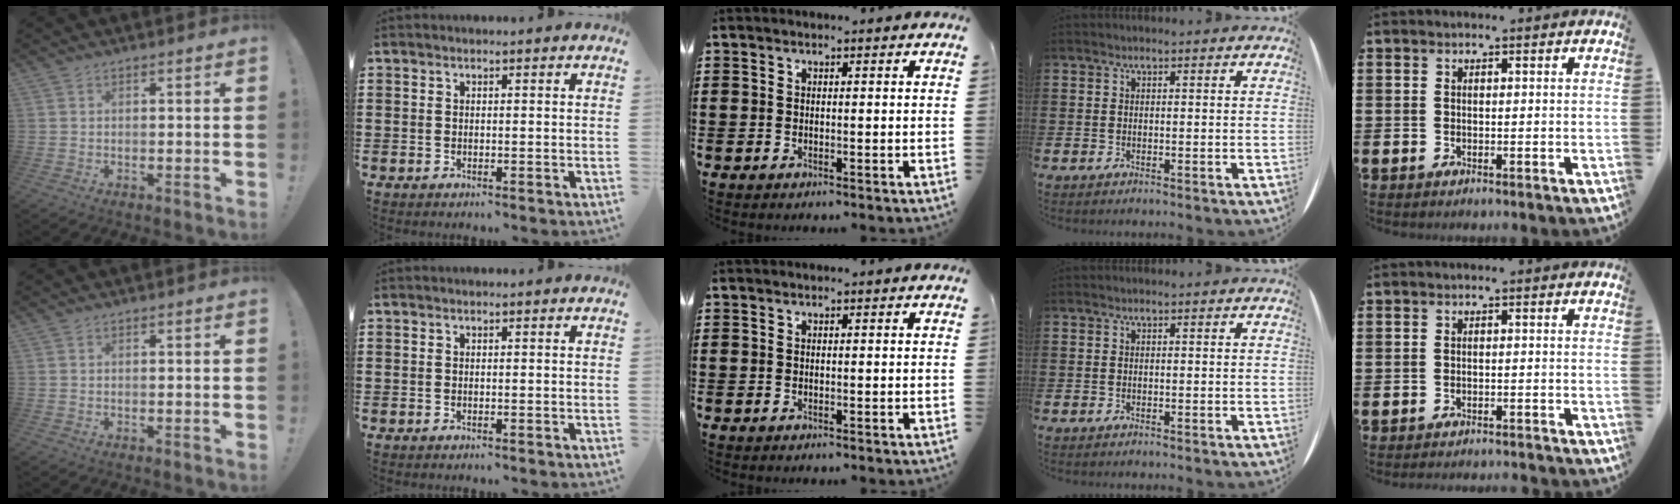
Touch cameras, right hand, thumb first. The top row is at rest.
{"little": {"total": 1.1, "force": [-1.1, -0.1, 0.0], "torque": [-0.001, 0.001, -0.022]}}